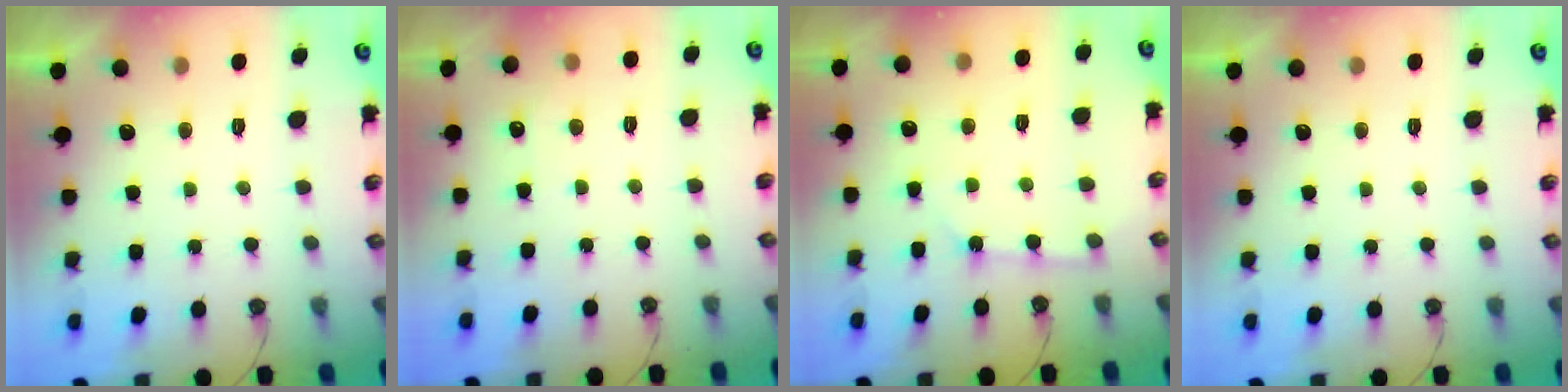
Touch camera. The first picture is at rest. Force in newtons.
{"total": 2.8, "press": 2.8, "slide": 0.4}
{"total": 3.0, "press": 2.9, "slide": 0.3}
{"total": 0.0}